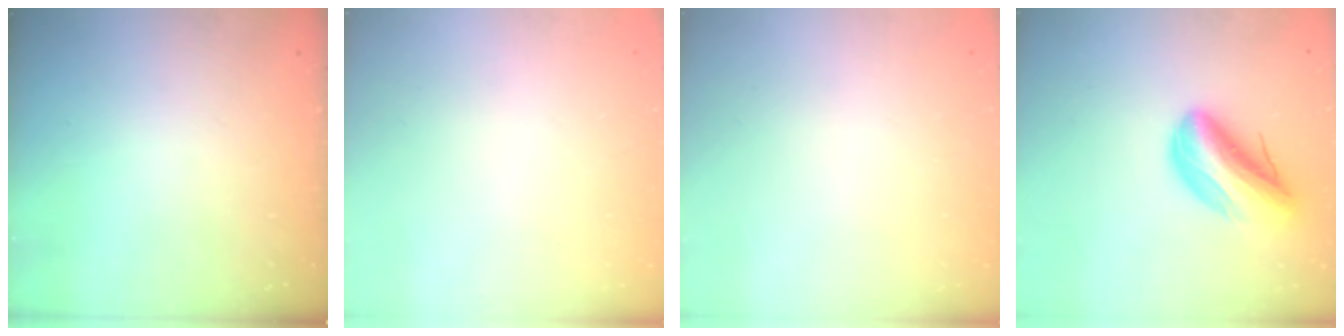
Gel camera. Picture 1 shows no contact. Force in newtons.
{"total": 2.2, "press": 2.2, "slide": 0.1}
{"total": 2.1, "press": 2.1, "slide": 0.1}
{"total": 14.2, "press": 13.7, "slide": 3.6}